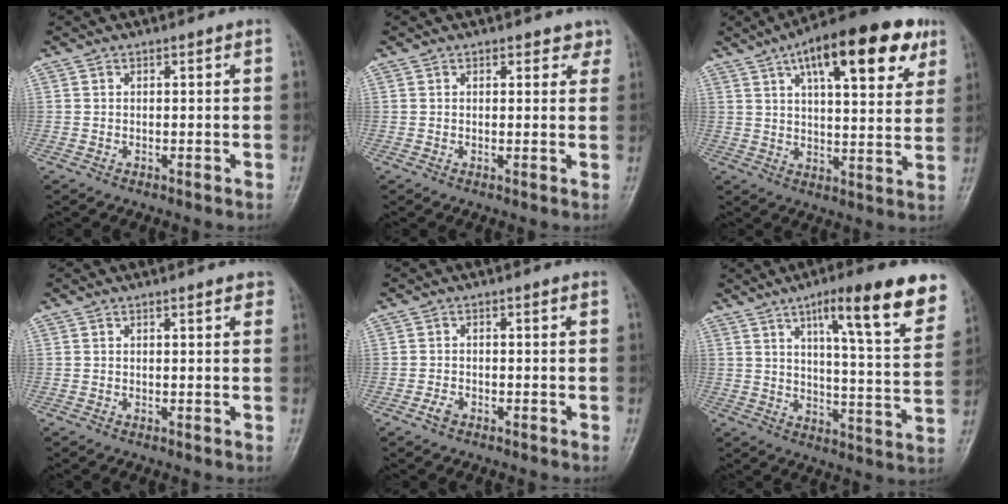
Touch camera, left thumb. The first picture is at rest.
{"total": 2.5, "force": [1.7, 1.6, 0.8], "torque": [0.019, -0.006, 0.015]}
{"total": 20.0, "force": [10.1, 7.2, 15.7], "torque": [-0.207, -0.011, 0.145]}
{"total": 1.6, "force": [1.1, 0.6, 1.0], "torque": [-0.004, 0.000, 0.010]}
{"total": 1.6, "force": [-1.0, 0.9, 0.9], "torque": [-0.018, 0.002, -0.020]}
{"total": 18.1, "force": [10.6, 3.4, 14.3], "torque": [-0.168, -0.043, 0.152]}